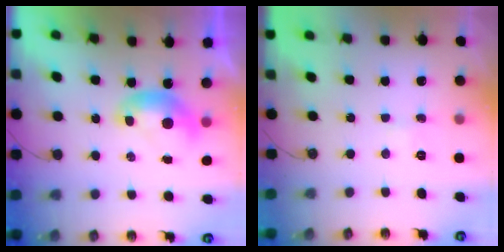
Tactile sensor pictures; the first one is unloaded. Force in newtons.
{"total": 0.9, "press": 0.9, "slide": 0.3}